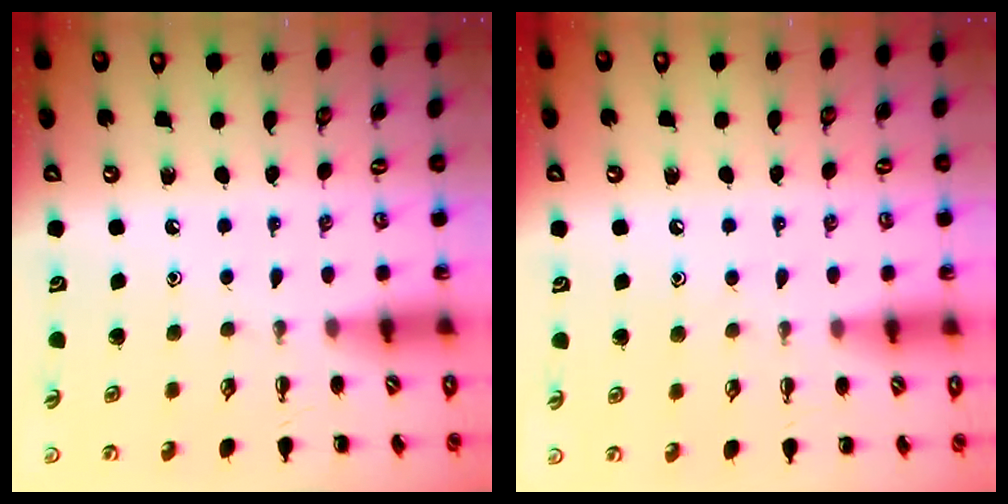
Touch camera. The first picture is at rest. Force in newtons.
{"total": 5.4, "press": 5.1, "slide": 1.5}